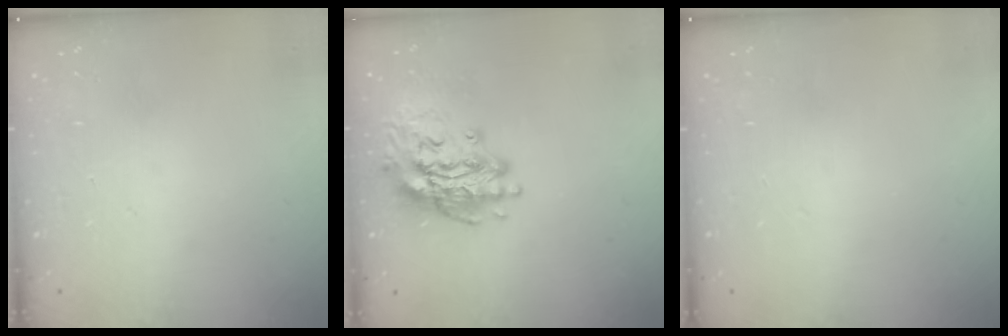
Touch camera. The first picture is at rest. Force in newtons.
{"total": 16.3, "press": 16.1, "slide": 2.8}
{"total": 0.0}